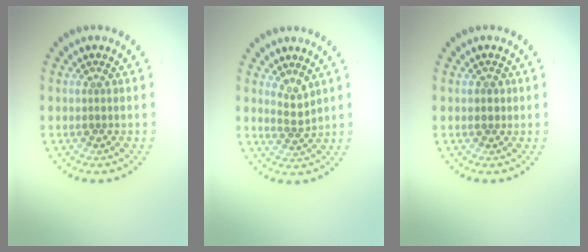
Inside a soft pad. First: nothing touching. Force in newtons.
{"total": 1.7, "press": 1.3, "slide": 1.2}
{"total": 1.1, "press": 1.0, "slide": 0.5}